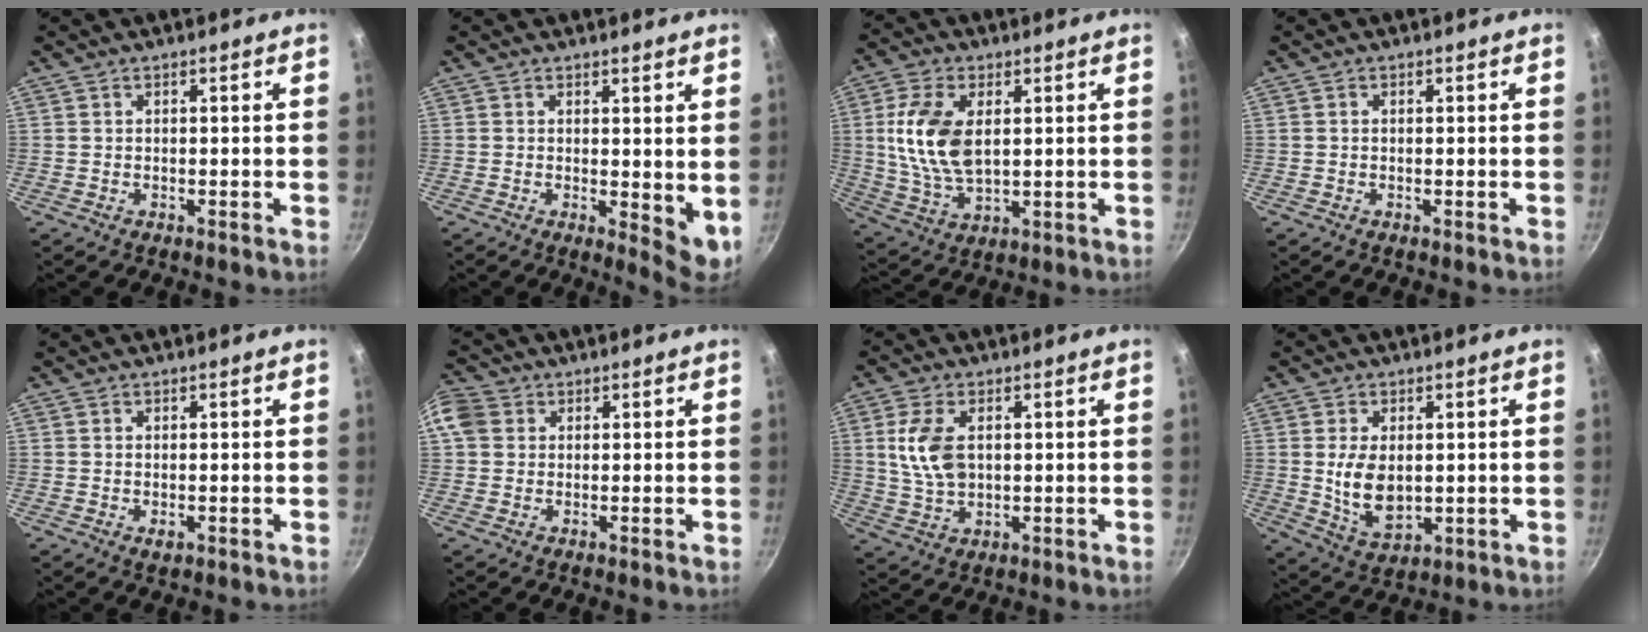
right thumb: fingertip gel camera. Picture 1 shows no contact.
{"total": 5.2, "force": [0.9, 2.2, 4.6], "torque": [-0.061, -0.016, 0.014]}
{"total": 13.1, "force": [2.3, 7.4, 10.6], "torque": [-0.202, -0.012, 0.049]}
{"total": 0.0}
{"total": 1.2, "force": [-0.1, 0.7, 1.0], "torque": [-0.017, -0.003, -0.001]}
{"total": 5.2, "force": [1.1, 4.5, 2.3], "torque": [-0.030, 0.004, 0.009]}
{"total": 9.2, "force": [1.8, 5.7, 7.0], "torque": [-0.130, -0.009, 0.036]}
{"total": 9.1, "force": [0.7, 5.4, 7.2], "torque": [-0.127, -0.017, 0.027]}